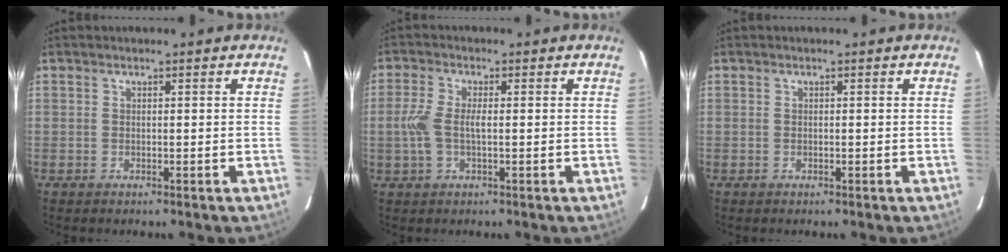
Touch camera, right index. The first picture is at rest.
{"total": 5.3, "force": [-0.5, 2.0, 4.8], "torque": [-0.107, 0.003, -0.009]}
{"total": 0.0}